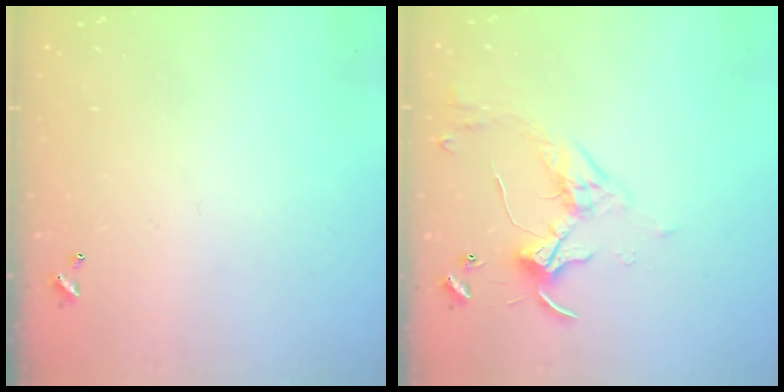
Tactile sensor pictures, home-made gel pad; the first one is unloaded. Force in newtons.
{"total": 3.3, "press": 3.3, "slide": 0.6}